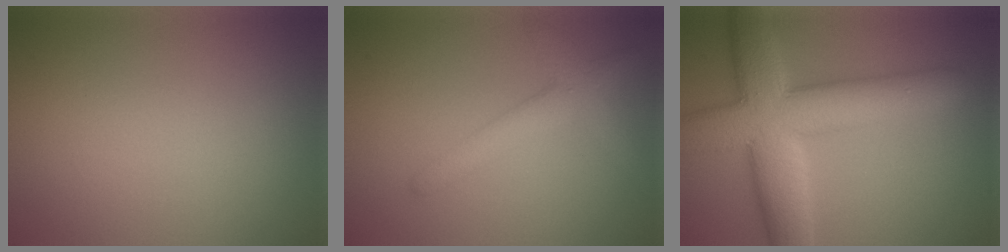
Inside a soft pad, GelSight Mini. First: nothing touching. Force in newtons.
{"total": 2.8, "press": 2.8, "slide": 0.1}
{"total": 10.0, "press": 10.0, "slide": 0.5}